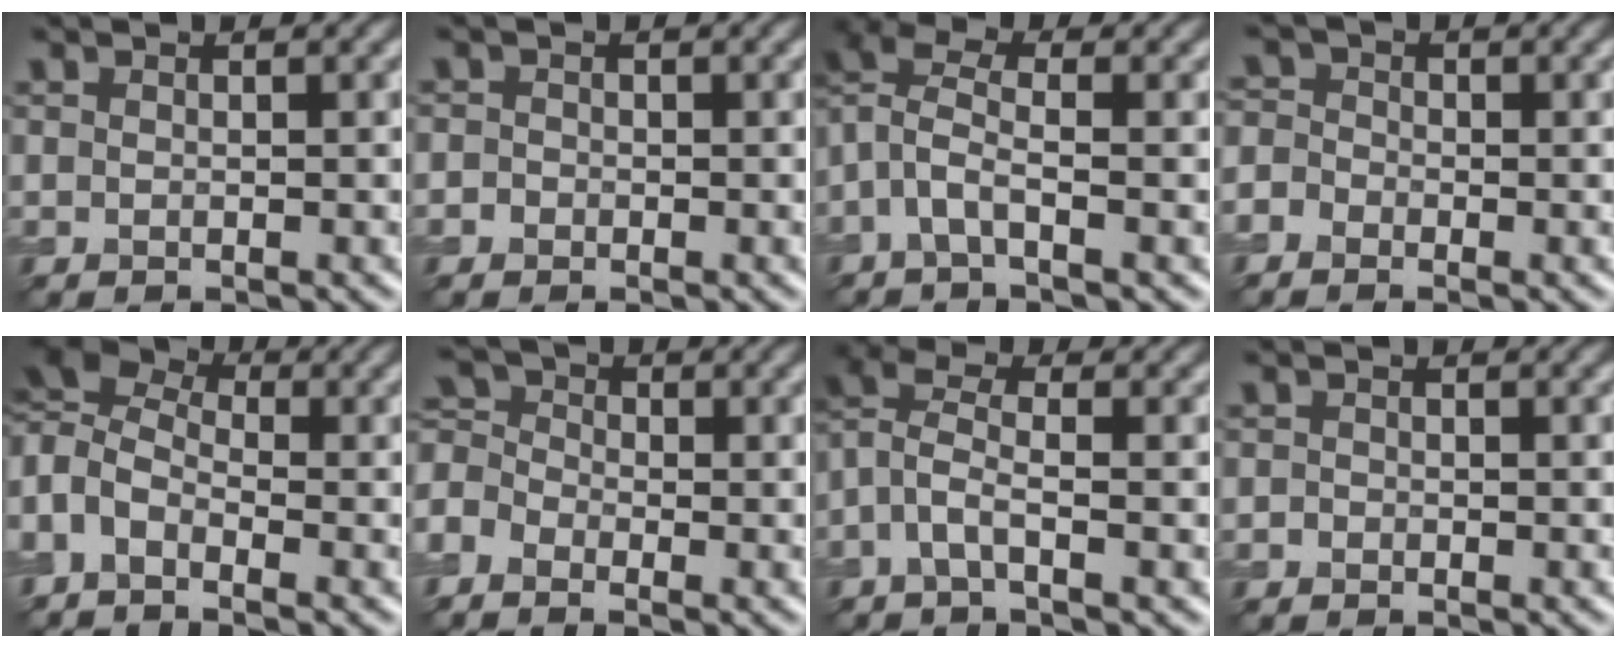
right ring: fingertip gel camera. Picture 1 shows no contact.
{"total": 0.9, "force": [-0.3, 0.8, 0.2], "torque": [0.003, -0.004, -0.012]}
{"total": 3.9, "force": [-0.5, 1.4, 3.6], "torque": [-0.081, 0.011, -0.023]}
{"total": 2.2, "force": [-1.1, 1.8, 0.7], "torque": [-0.007, 0.011, -0.031]}
{"total": 6.5, "force": [-0.1, 3.9, 5.2], "torque": [-0.121, 0.008, -0.013]}
{"total": 4.8, "force": [-2.4, 3.1, 2.8], "torque": [-0.069, 0.003, -0.047]}
{"total": 3.3, "force": [-0.6, 1.0, 3.1], "torque": [-0.073, 0.012, -0.024]}
{"total": 0.6, "force": [-0.3, 0.5, 0.1], "torque": [0.001, -0.003, -0.008]}